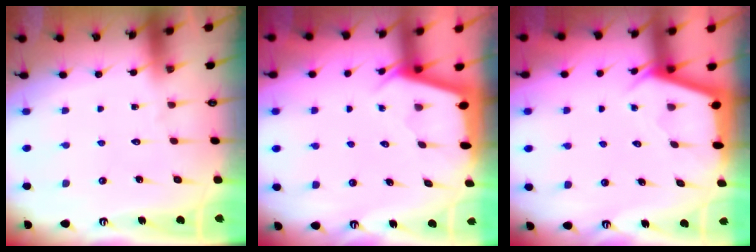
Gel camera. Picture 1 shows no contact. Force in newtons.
{"total": 2.3, "press": 2.3, "slide": 0.3}
{"total": 2.8, "press": 2.8, "slide": 0.4}